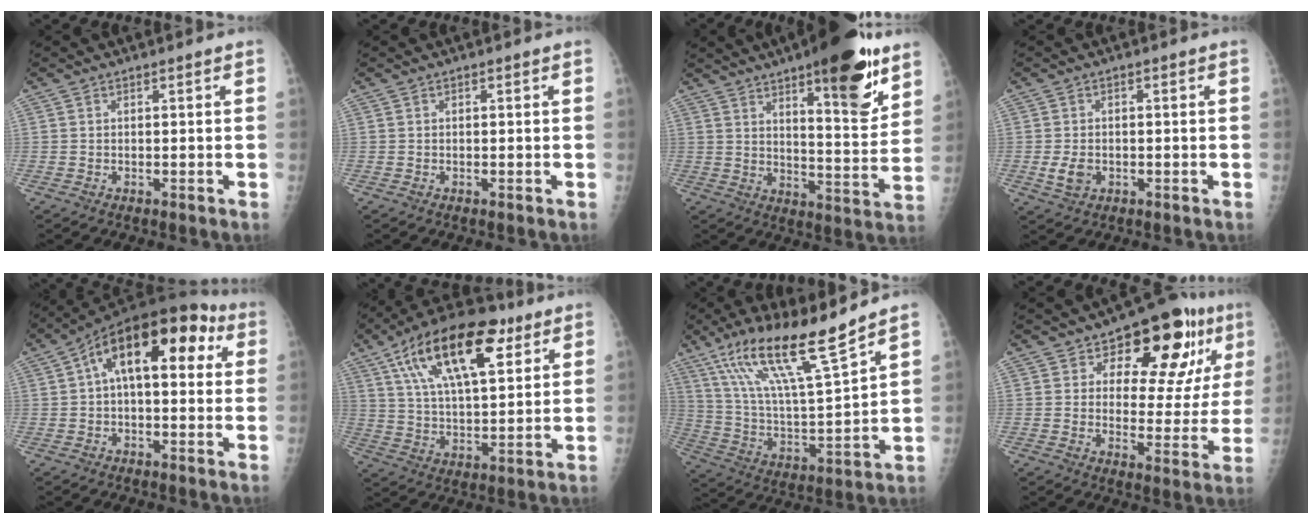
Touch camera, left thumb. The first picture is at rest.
{"total": 0.0}
{"total": 19.3, "force": [11.4, 5.4, 14.6], "torque": [-0.175, -0.065, 0.165]}
{"total": 3.5, "force": [-1.0, 2.6, 2.1], "torque": [-0.035, -0.003, -0.013]}
{"total": 16.4, "force": [4.4, 8.4, 13.4], "torque": [-0.172, 0.042, 0.055]}
{"total": 21.5, "force": [10.2, 9.4, 16.4], "torque": [-0.267, -0.013, 0.175]}
{"total": 19.3, "force": [13.1, 2.4, 13.9], "torque": [-0.241, -0.060, 0.244]}
{"total": 17.5, "force": [8.3, 9.2, 12.4], "torque": [-0.104, -0.024, 0.112]}